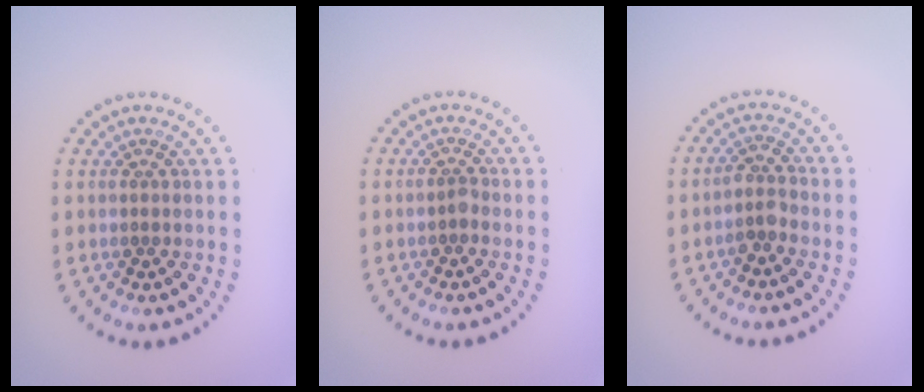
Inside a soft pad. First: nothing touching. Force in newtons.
{"total": 0.6, "press": 0.5, "slide": 0.3}
{"total": 1.6, "press": 1.3, "slide": 1.1}